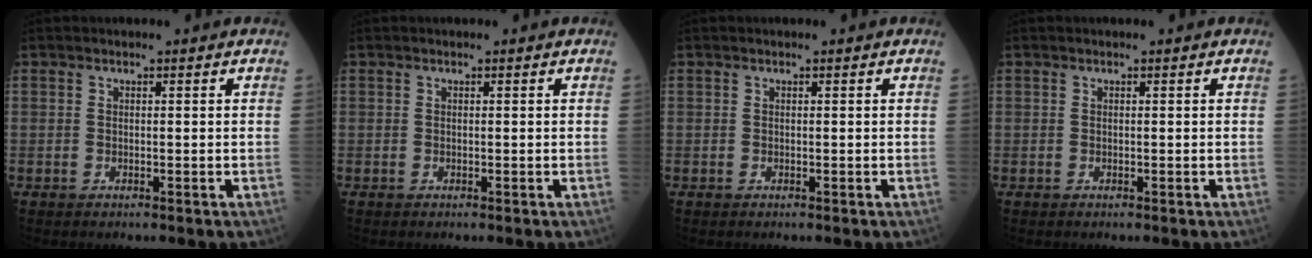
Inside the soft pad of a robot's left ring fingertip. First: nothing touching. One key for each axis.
{"total": 0.0}
{"total": 0.0}
{"total": 0.0}